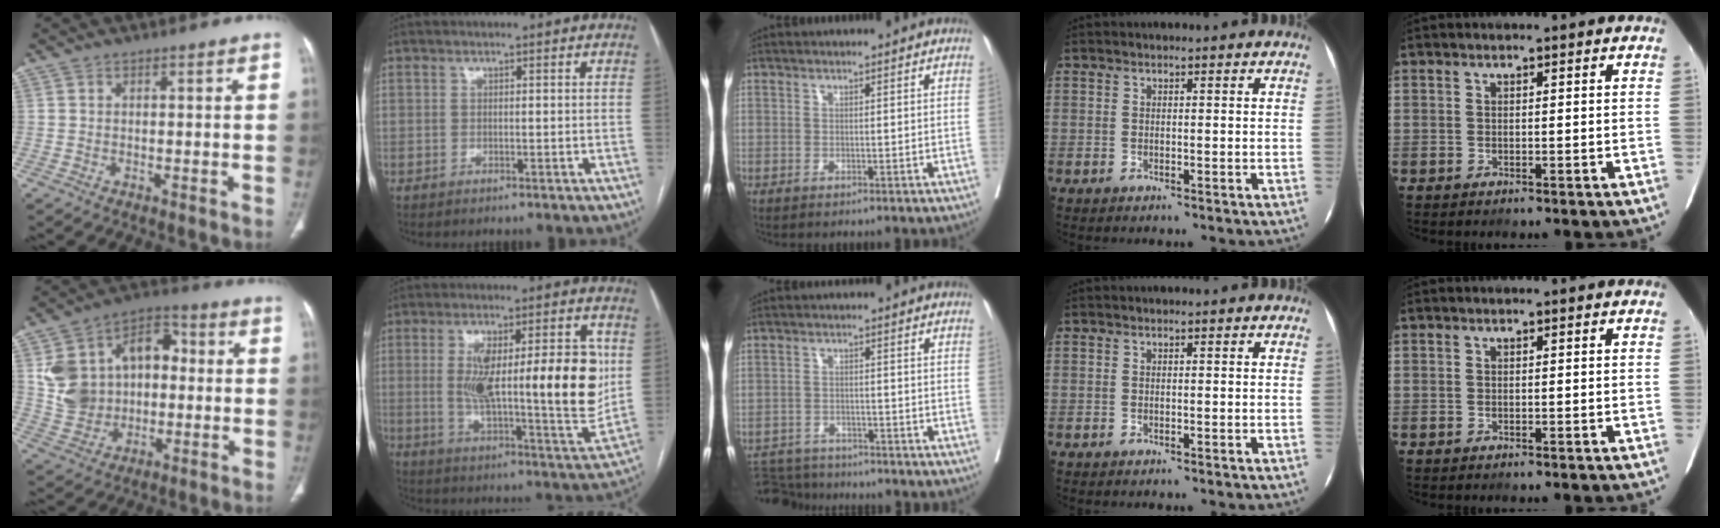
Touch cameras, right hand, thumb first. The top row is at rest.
{"thumb": {"total": 16.7, "force": [1.5, 13.1, 10.3], "torque": [-0.138, 0.038, 0.030]}, "index": {"total": 22.3, "force": [2.6, 4.7, 21.6], "torque": [-0.316, 0.002, 0.044]}, "middle": {"total": 6.8, "force": [-6.6, 1.4, 0.3], "torque": [-0.003, -0.003, -0.109]}}